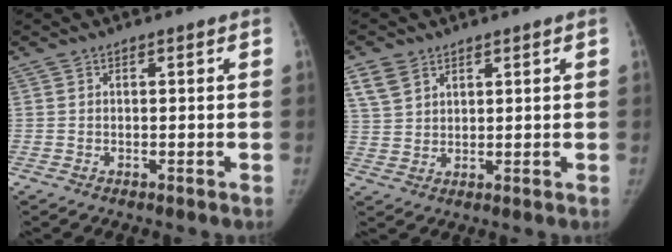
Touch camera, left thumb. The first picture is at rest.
{"total": 5.3, "force": [3.1, 3.6, 2.4], "torque": [-0.037, -0.010, 0.066]}